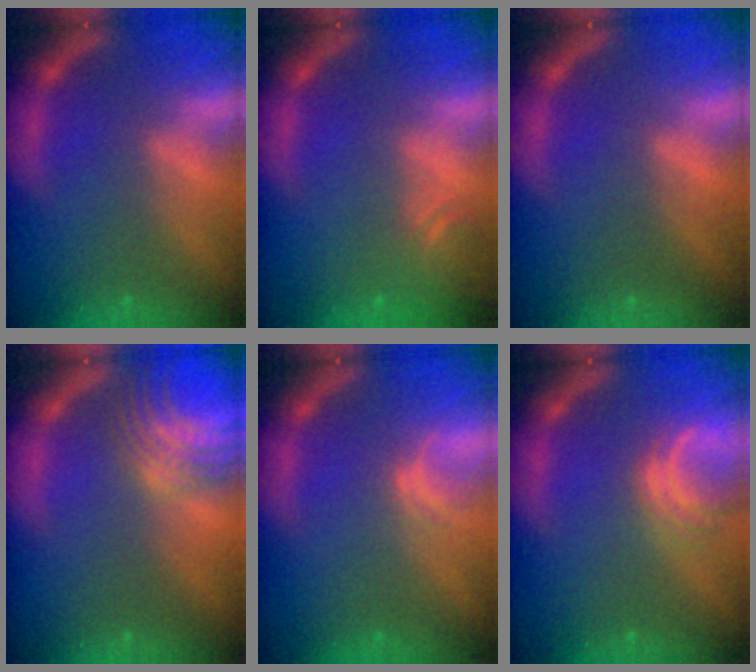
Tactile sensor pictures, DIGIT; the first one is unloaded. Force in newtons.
{"total": 3.0}
{"total": 0.0}
{"total": 8.5}
{"total": 1.0}
{"total": 3.0}